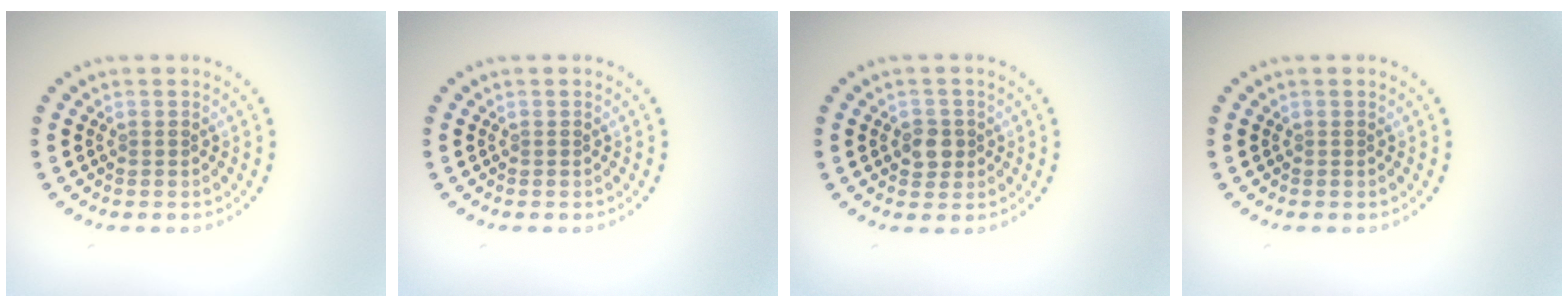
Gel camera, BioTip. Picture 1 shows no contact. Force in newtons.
{"total": 0.0}
{"total": 1.9, "press": 1.8, "slide": 0.5}
{"total": 0.0}